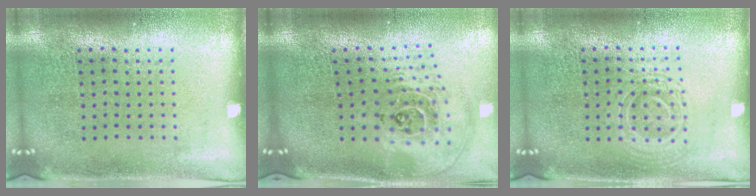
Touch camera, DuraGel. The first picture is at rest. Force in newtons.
{"total": 2.5, "press": 1.7, "slide": 1.8}
{"total": 1.3, "press": 1.2, "slide": 0.4}